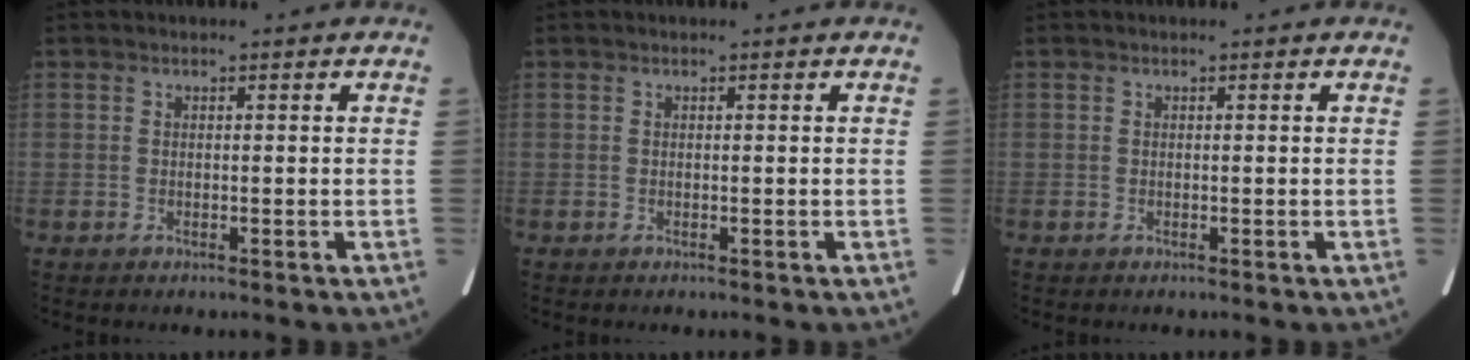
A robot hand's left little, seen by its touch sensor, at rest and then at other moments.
{"total": 0.0}
{"total": 0.0}